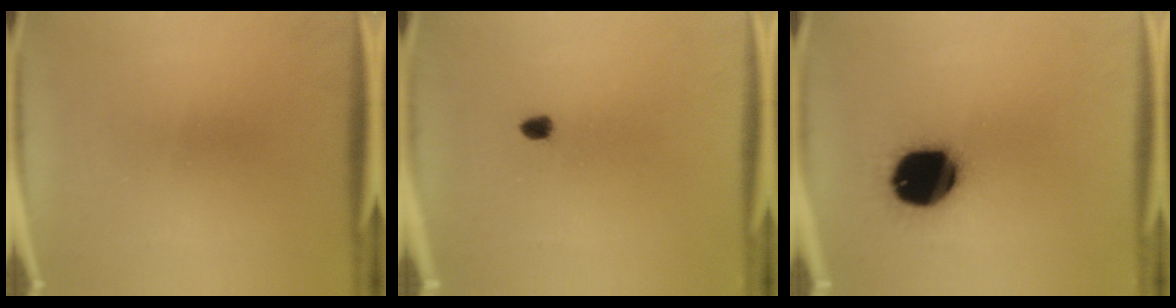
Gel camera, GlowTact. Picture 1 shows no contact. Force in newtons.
{"total": 1.5}
{"total": 20.2}